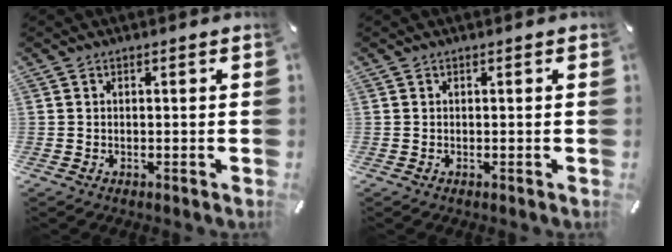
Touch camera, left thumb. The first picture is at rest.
{"total": 0.0}